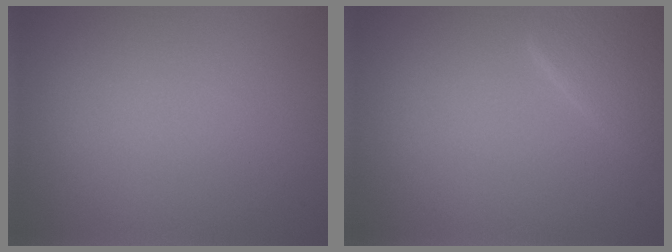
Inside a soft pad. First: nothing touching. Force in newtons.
{"total": 2.2, "press": 2.2, "slide": 0.1}